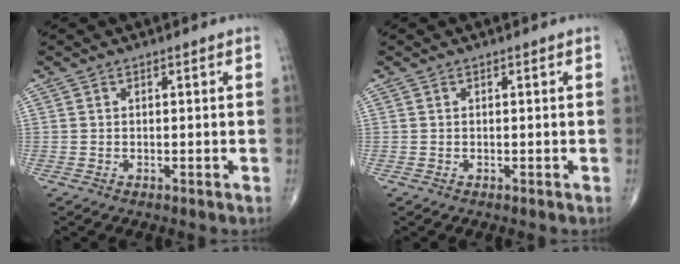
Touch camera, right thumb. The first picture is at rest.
{"total": 0.0}